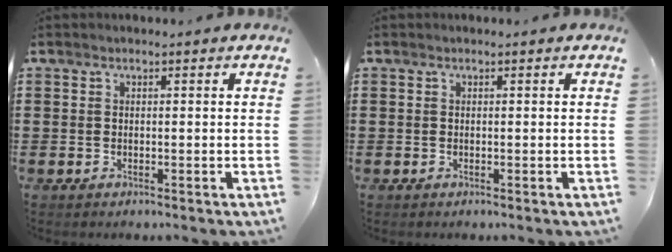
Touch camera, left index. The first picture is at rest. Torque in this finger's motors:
{"motor_torque": [0.00, 0.00, 0.00, 0.00]}